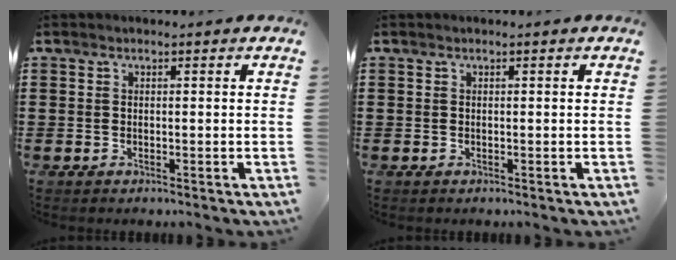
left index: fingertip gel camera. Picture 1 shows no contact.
{"total": 0.0}